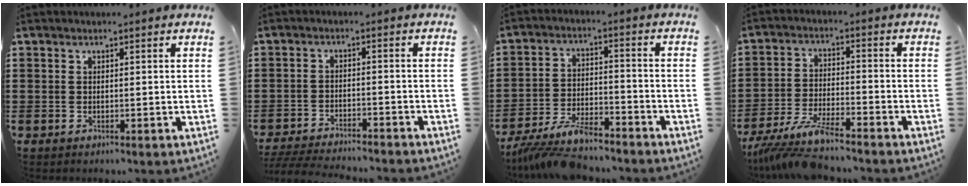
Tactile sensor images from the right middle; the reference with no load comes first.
{"total": 4.3, "force": [-4.2, 0.1, 0.6], "torque": [-0.019, -0.002, -0.089]}
{"total": 7.8, "force": [-7.0, 1.5, 3.2], "torque": [-0.070, 0.002, -0.136]}
{"total": 7.9, "force": [-6.9, 0.3, 3.8], "torque": [-0.086, -0.010, -0.137]}